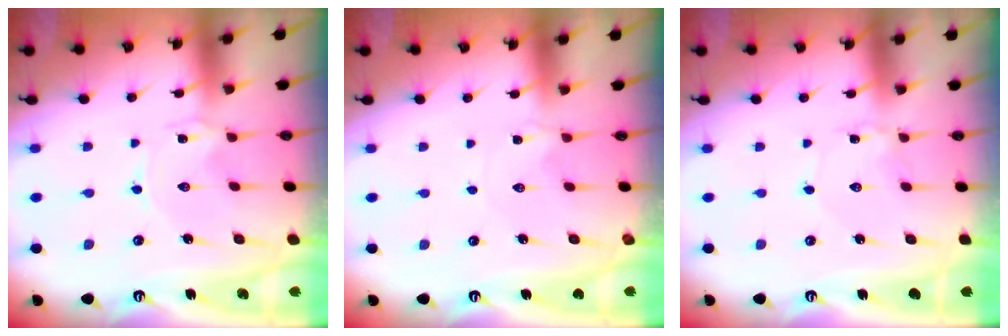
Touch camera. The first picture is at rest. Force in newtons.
{"total": 0.8, "press": 0.7, "slide": 0.2}
{"total": 0.9, "press": 0.9, "slide": 0.1}